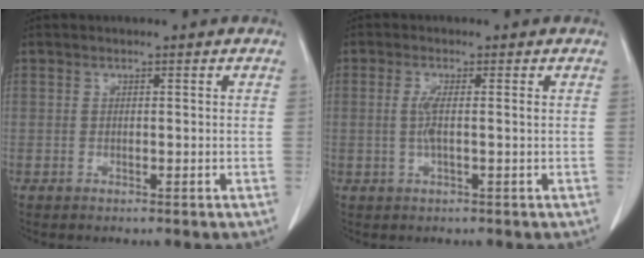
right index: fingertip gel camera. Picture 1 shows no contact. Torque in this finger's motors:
{"motor_torque": [0.19, 0.01, 0.04, 0.06]}